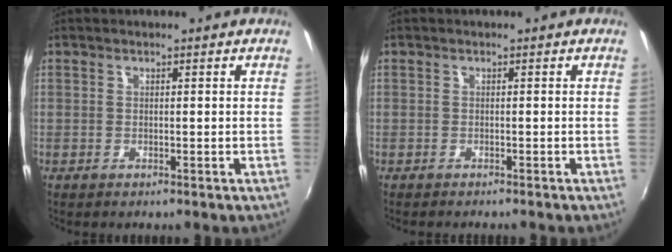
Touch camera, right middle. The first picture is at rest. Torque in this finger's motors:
{"motor_torque": [0.14, -0.97, 0.04, 0.03]}